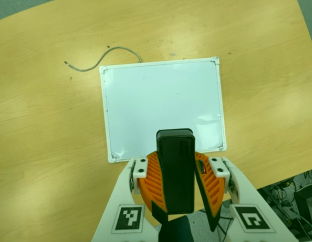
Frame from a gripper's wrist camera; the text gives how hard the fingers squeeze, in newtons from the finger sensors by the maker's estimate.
{"total": 10.0, "left": 9.7, "right": 10.3}